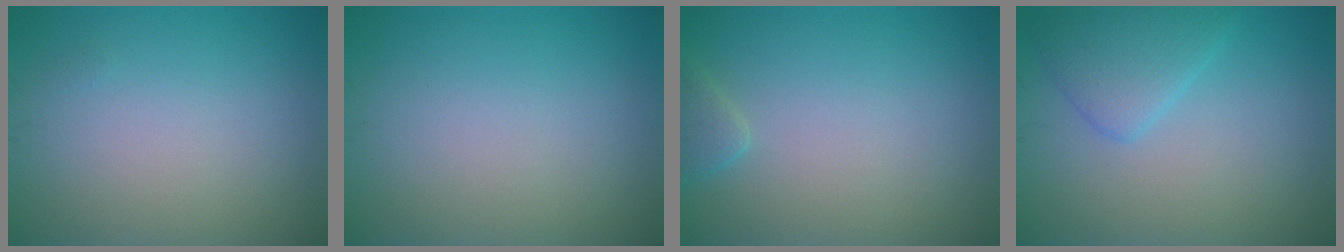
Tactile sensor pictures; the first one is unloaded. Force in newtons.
{"total": 0.0}
{"total": 1.3, "press": 1.3, "slide": 0.1}
{"total": 2.3, "press": 2.3, "slide": 0.0}